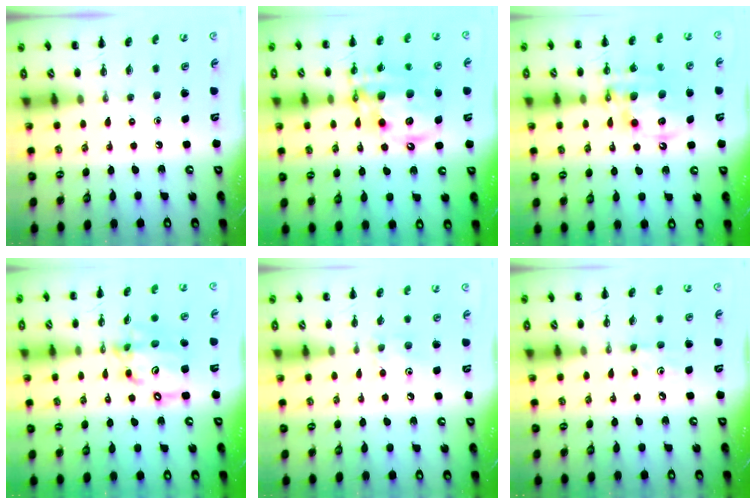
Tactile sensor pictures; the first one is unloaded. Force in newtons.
{"total": 16.0, "press": 15.5, "slide": 4.0}
{"total": 13.2, "press": 12.8, "slide": 3.3}
{"total": 13.4, "press": 13.0, "slide": 3.4}
{"total": 6.4, "press": 6.2, "slide": 1.6}
{"total": 3.5, "press": 3.3, "slide": 1.2}